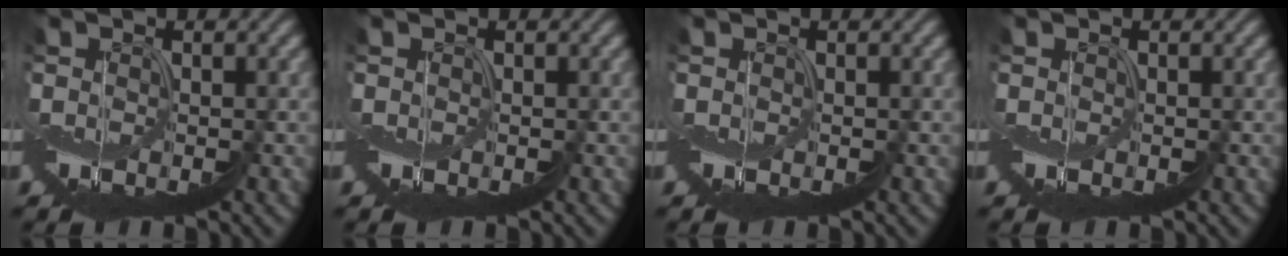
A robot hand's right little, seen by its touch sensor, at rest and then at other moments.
{"total": 0.0}
{"total": 0.0}
{"total": 0.0}